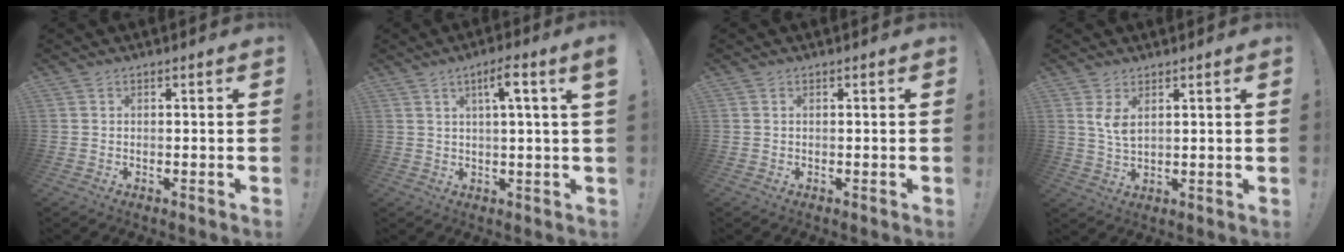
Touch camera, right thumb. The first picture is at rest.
{"total": 6.1, "force": [2.2, -0.4, 5.6], "torque": [-0.086, -0.004, 0.027]}
{"total": 0.0}
{"total": 4.7, "force": [2.4, 1.6, 3.7], "torque": [-0.060, -0.014, 0.041]}